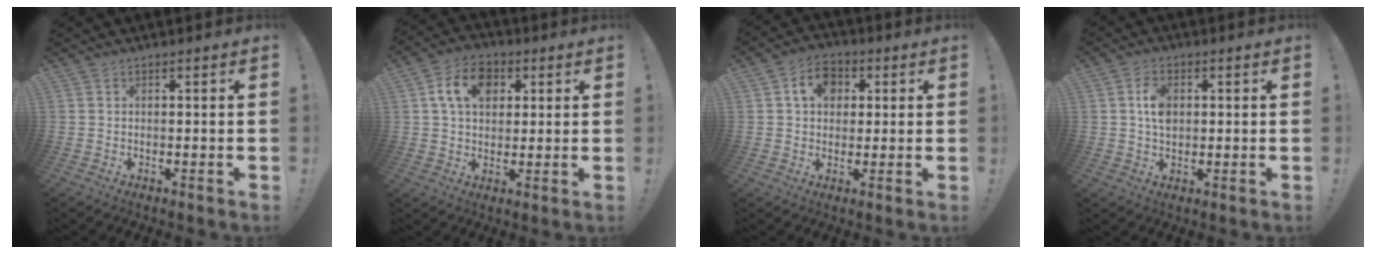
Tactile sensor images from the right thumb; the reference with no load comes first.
{"total": 11.6, "force": [3.6, 8.4, 7.0], "torque": [-0.116, 0.011, 0.070]}
{"total": 8.8, "force": [2.5, 6.9, 4.9], "torque": [-0.076, 0.009, 0.045]}
{"total": 6.2, "force": [0.7, 4.3, 4.4], "torque": [-0.069, 0.007, 0.014]}